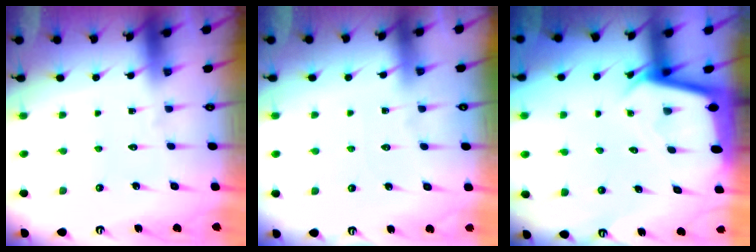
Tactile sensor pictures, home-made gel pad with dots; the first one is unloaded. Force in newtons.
{"total": 2.4, "press": 2.4, "slide": 0.3}
{"total": 2.7, "press": 2.7, "slide": 0.2}